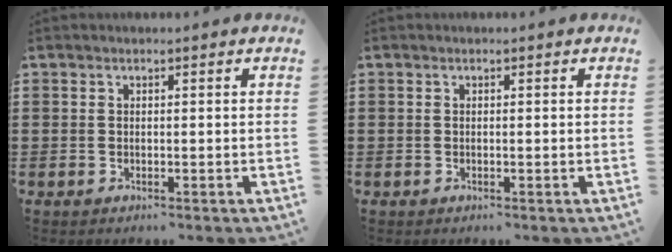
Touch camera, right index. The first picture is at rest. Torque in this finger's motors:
{"motor_torque": [0.44, 0.41, 0.00, 0.00]}